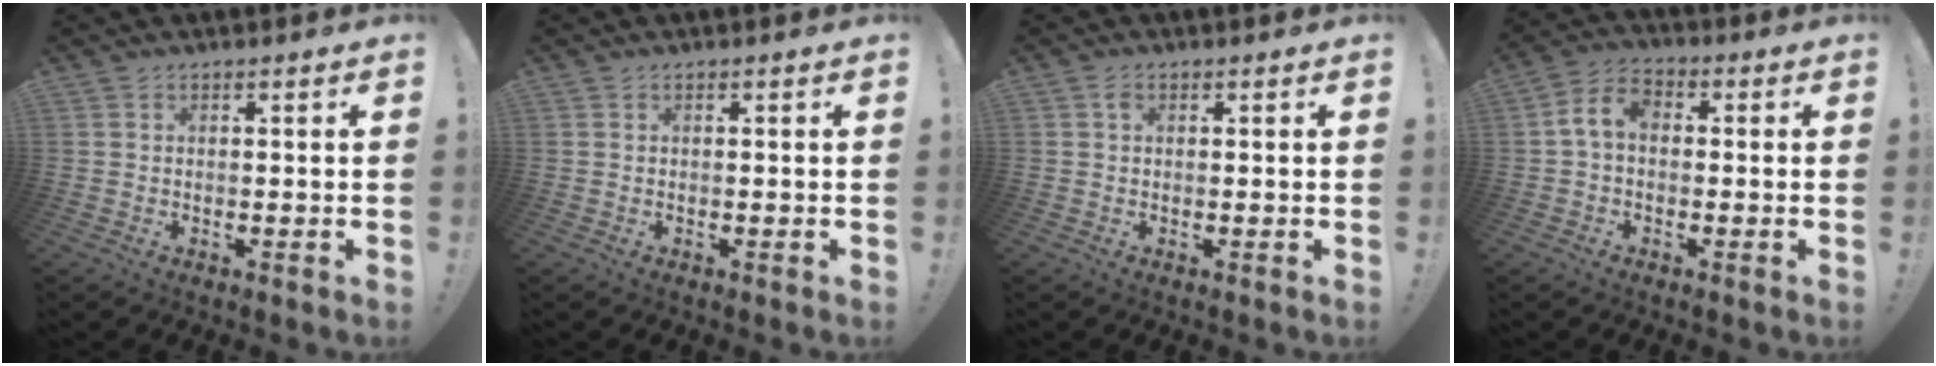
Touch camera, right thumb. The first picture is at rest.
{"total": 0.0}
{"total": 1.1, "force": [0.3, 0.8, 0.7], "torque": [-0.014, 0.003, 0.005]}
{"total": 7.7, "force": [0.0, 4.9, 5.9], "torque": [-0.125, 0.014, 0.002]}